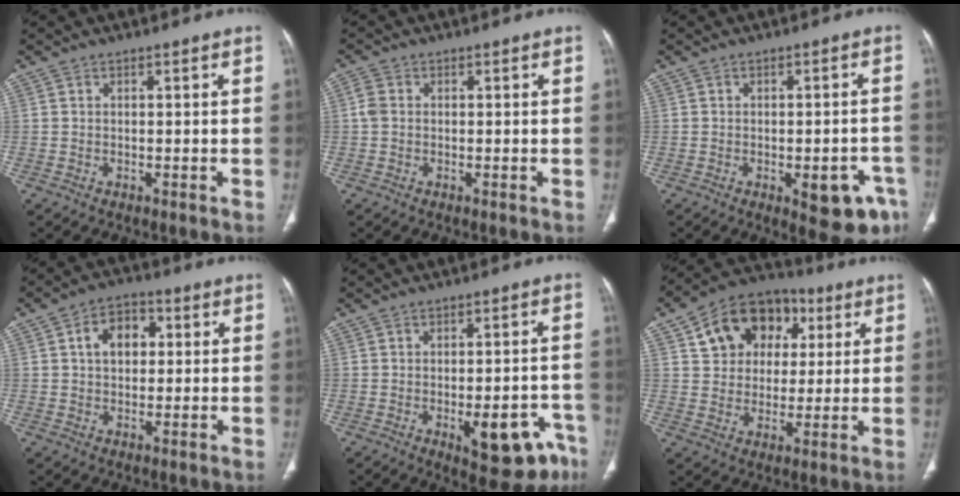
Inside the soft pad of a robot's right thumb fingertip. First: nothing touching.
{"total": 2.2, "force": [0.1, 1.7, 1.4], "torque": [-0.035, 0.005, -0.002]}
{"total": 9.4, "force": [-4.1, 3.8, 7.5], "torque": [-0.065, 0.015, -0.041]}
{"total": 7.6, "force": [1.6, 5.4, 5.2], "torque": [-0.063, 0.013, 0.020]}
{"total": 12.4, "force": [-6.0, 5.4, 9.4], "torque": [-0.085, 0.028, -0.067]}
{"total": 15.6, "force": [5.6, 12.0, 8.2], "torque": [-0.092, 0.011, 0.086]}